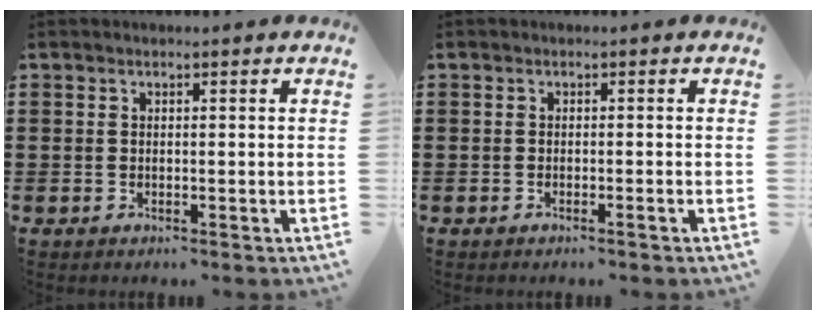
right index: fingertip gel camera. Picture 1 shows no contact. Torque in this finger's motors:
{"motor_torque": [-0.26, 0.11, 0.05, 0.00]}